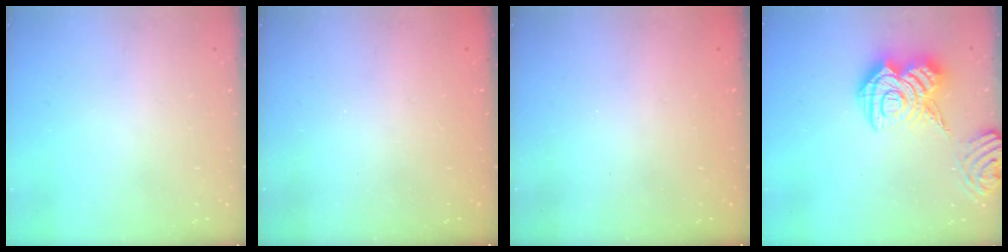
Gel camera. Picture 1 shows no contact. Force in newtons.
{"total": 2.4, "press": 2.3, "slide": 0.7}
{"total": 1.8, "press": 1.7, "slide": 0.5}
{"total": 17.5, "press": 17.4, "slide": 1.6}